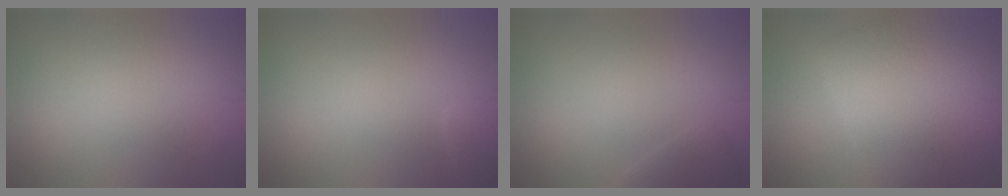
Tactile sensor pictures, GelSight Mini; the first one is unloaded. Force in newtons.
{"total": 1.1, "press": 1.1, "slide": 0.1}
{"total": 1.4, "press": 1.4, "slide": 0.1}
{"total": 10.6, "press": 10.5, "slide": 0.6}